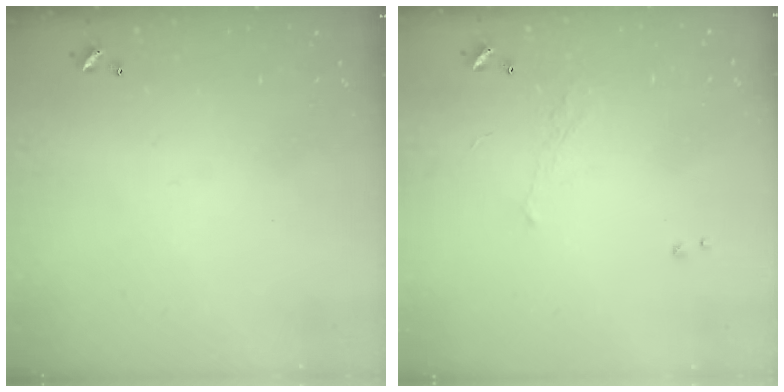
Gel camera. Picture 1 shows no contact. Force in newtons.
{"total": 0.7, "press": 0.0, "slide": 0.7}